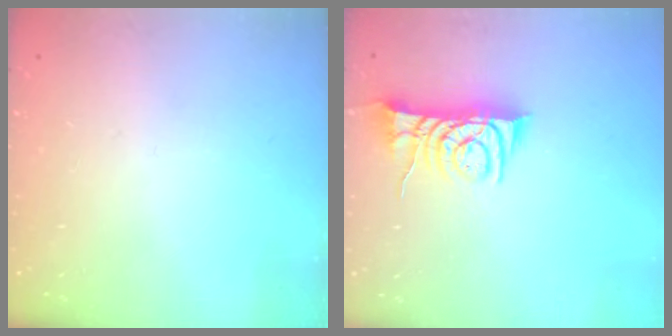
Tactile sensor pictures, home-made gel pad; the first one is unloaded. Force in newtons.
{"total": 8.8, "press": 8.8, "slide": 0.5}